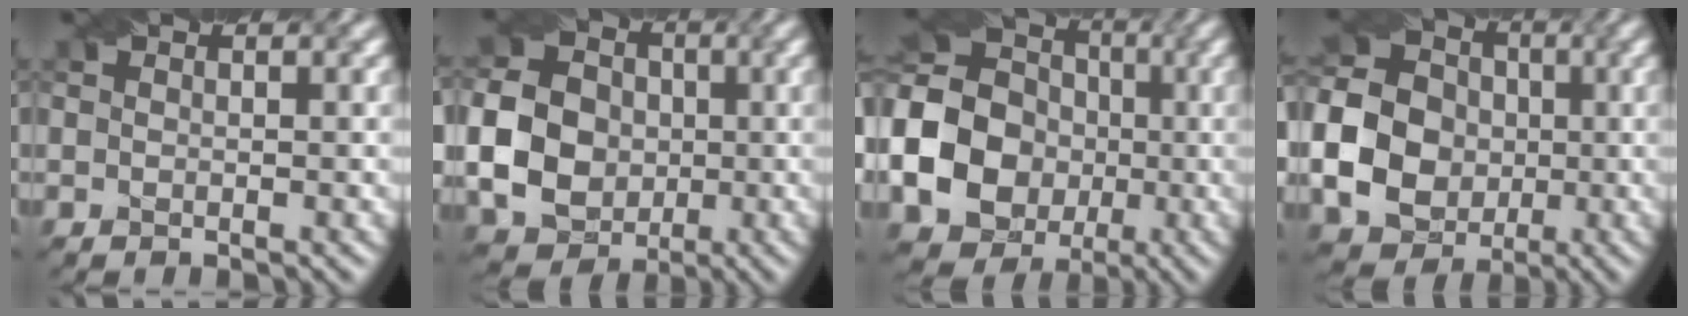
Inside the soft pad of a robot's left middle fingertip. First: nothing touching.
{"total": 9.3, "force": [-1.0, 8.1, 4.5], "torque": [-0.101, -0.012, -0.030]}
{"total": 22.3, "force": [-3.9, 20.8, 6.8], "torque": [-0.171, -0.008, -0.120]}
{"total": 13.4, "force": [-1.5, 12.4, 5.0], "torque": [-0.134, 0.000, -0.049]}